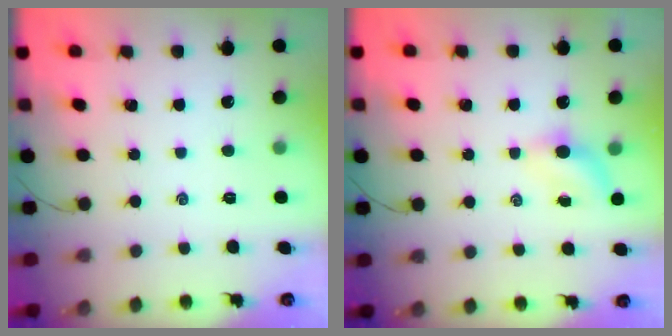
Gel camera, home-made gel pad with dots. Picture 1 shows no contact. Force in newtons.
{"total": 5.8, "press": 5.7, "slide": 0.9}